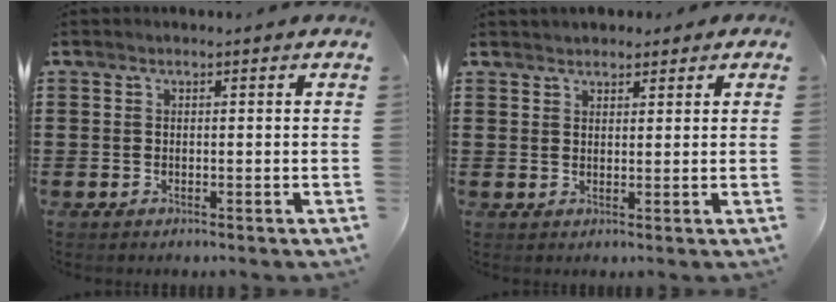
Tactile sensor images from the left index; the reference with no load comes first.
{"total": 2.0, "force": [1.8, 0.9, 0.2], "torque": [-0.008, 0.008, 0.035]}